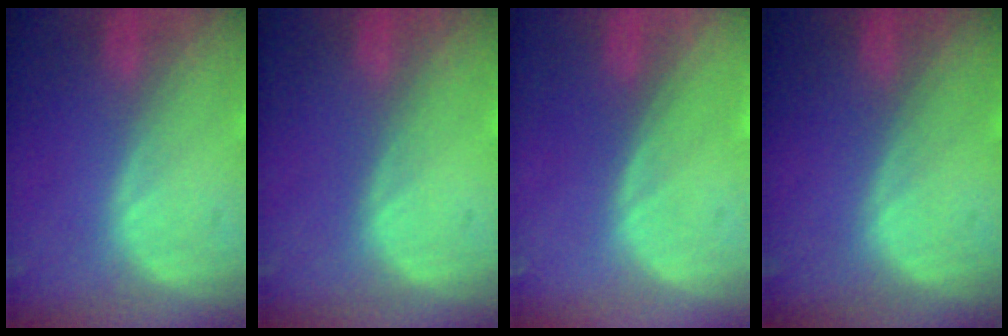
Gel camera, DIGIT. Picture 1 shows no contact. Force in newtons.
{"total": 0.0}
{"total": 0.0}
{"total": 0.0}